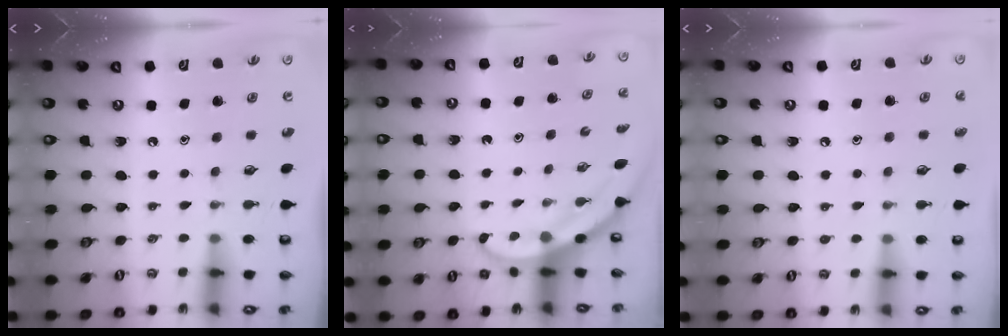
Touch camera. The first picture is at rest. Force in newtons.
{"total": 3.2, "press": 3.2, "slide": 0.2}
{"total": 3.8, "press": 3.7, "slide": 0.4}